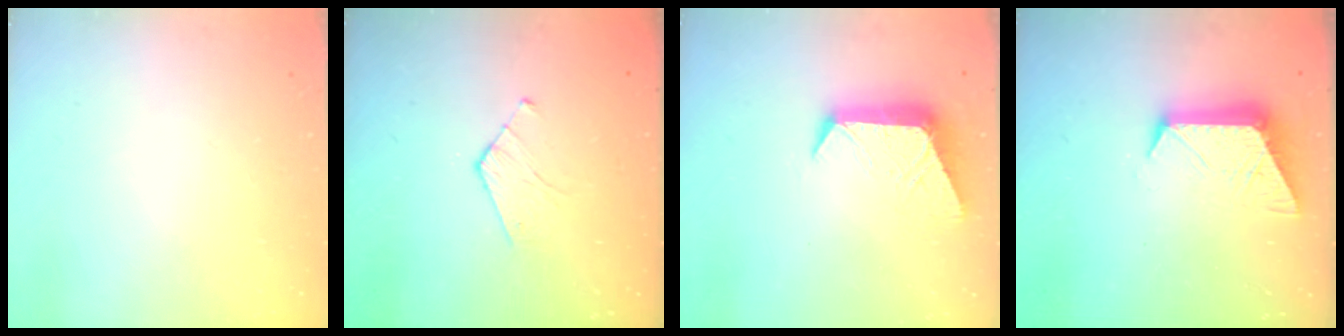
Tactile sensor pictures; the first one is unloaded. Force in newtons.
{"total": 5.2, "press": 5.2, "slide": 0.4}
{"total": 10.9, "press": 10.9, "slide": 0.3}
{"total": 11.0, "press": 10.9, "slide": 1.0}